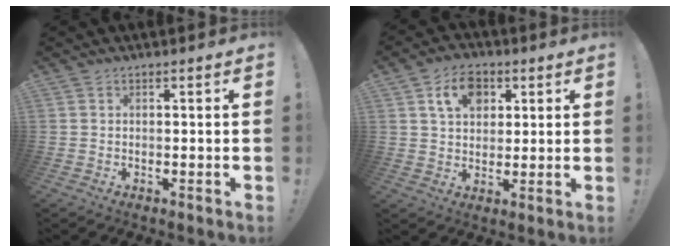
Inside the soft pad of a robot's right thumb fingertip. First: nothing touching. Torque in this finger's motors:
{"motor_torque": [0.59, 0.56, 0.06, 0.02, 0.00]}